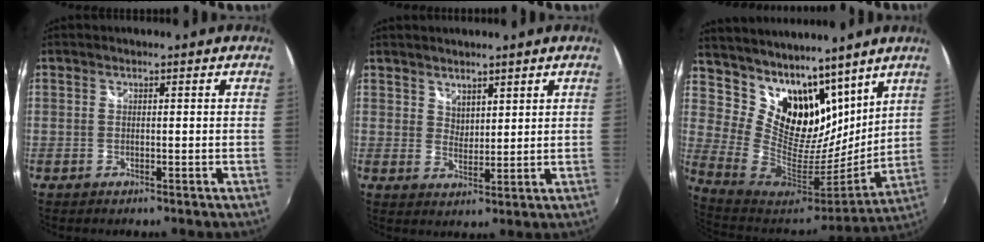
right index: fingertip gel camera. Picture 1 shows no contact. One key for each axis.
{"total": 3.4, "fx": 2.8, "fy": 1.7, "fz": 0.8, "tx": -0.005, "ty": 0.003, "tz": 0.052}
{"total": 21.0, "fx": 14.4, "fy": 12.3, "fz": 9.1, "tx": -0.202, "ty": -0.006, "tz": 0.274}